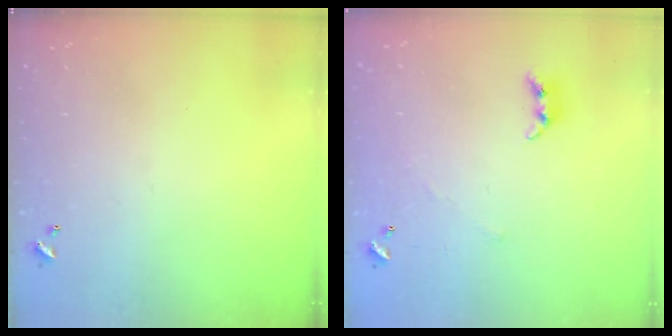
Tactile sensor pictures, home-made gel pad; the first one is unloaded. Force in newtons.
{"total": 4.8, "press": 4.8, "slide": 0.8}